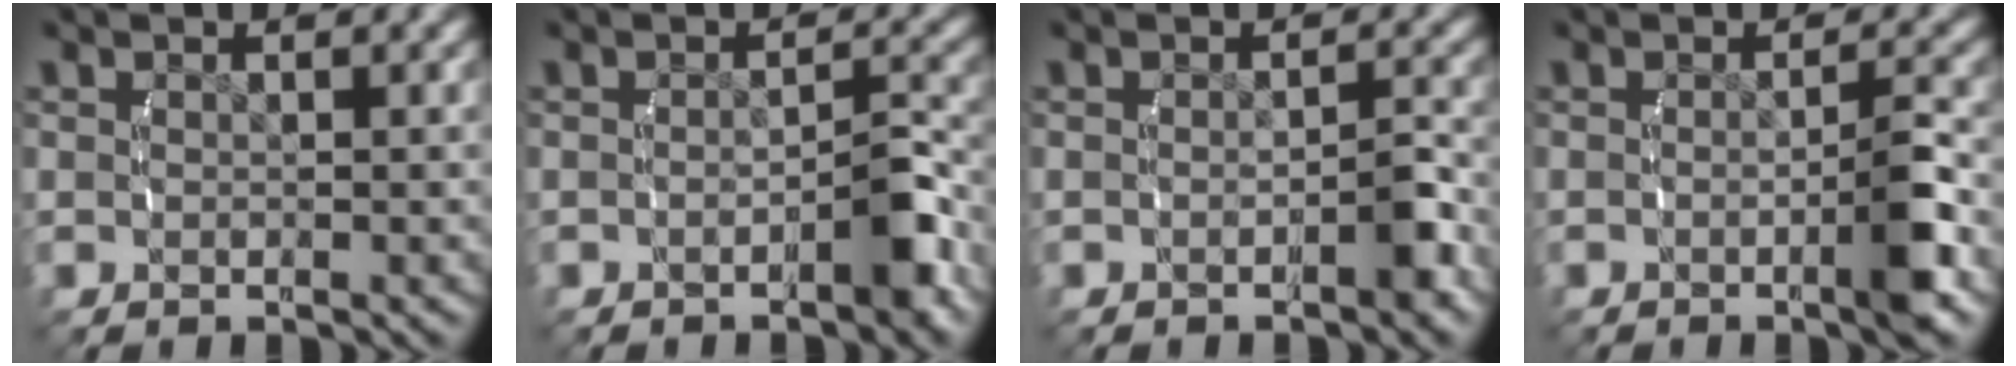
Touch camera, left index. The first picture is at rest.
{"total": 2.3, "force": [-1.2, 0.5, 1.9], "torque": [-0.022, 0.004, -0.023]}
{"total": 1.6, "force": [-1.0, 0.1, 1.3], "torque": [-0.017, 0.001, -0.019]}
{"total": 3.1, "force": [-1.1, 0.1, 2.9], "torque": [-0.041, 0.002, -0.021]}